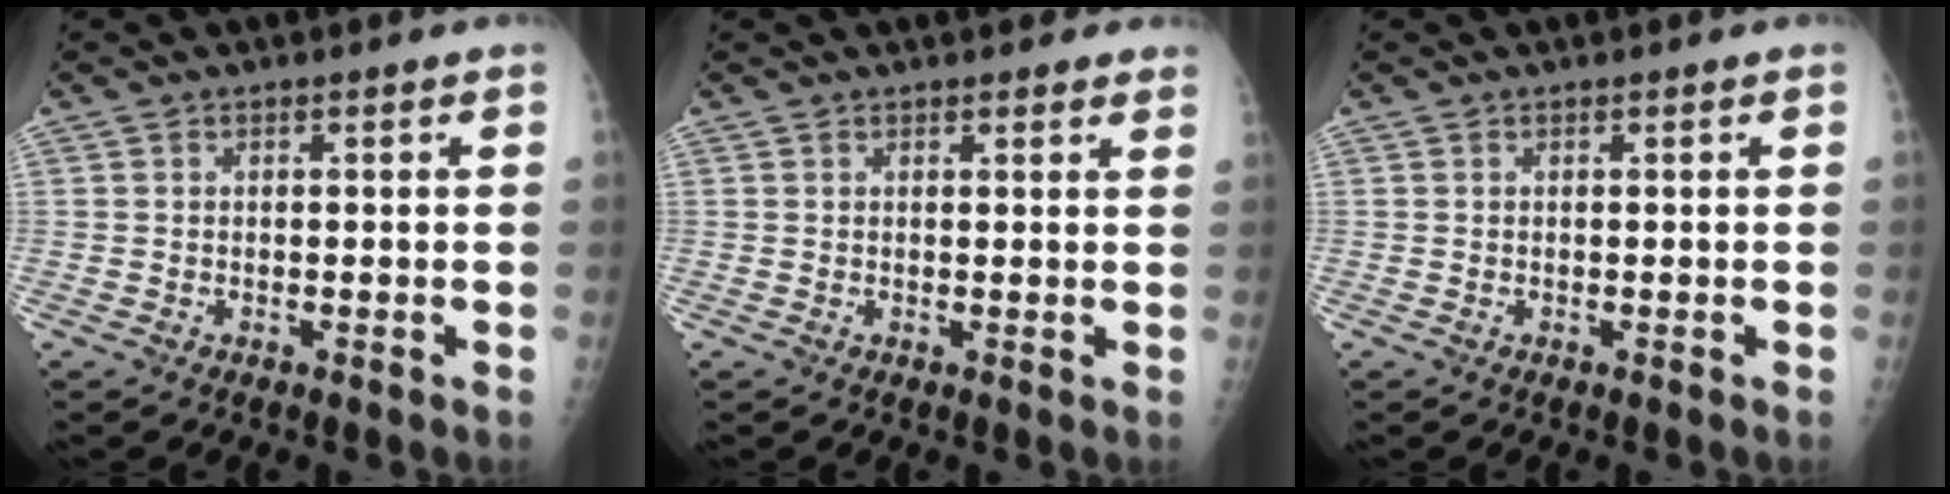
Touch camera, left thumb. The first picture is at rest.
{"total": 4.5, "force": [3.8, 1.4, 2.0], "torque": [-0.005, -0.003, 0.038]}
{"total": 0.0}